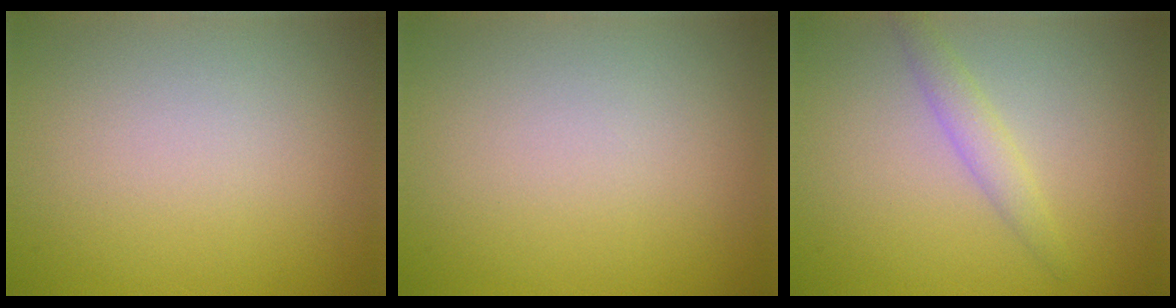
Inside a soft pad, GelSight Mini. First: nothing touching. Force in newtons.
{"total": 0.0}
{"total": 1.9, "press": 1.9, "slide": 0.0}